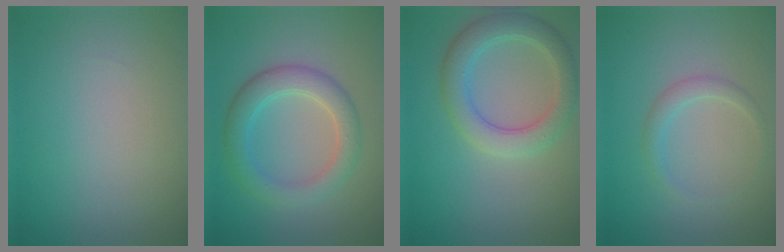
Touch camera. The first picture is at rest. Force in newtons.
{"total": 4.1, "press": 4.1, "slide": 0.3}
{"total": 4.4, "press": 4.4, "slide": 0.1}
{"total": 1.5, "press": 1.5, "slide": 0.2}